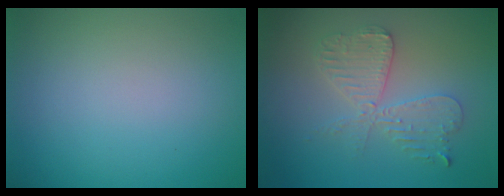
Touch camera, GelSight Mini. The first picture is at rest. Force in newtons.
{"total": 4.1, "press": 3.6, "slide": 2.0}